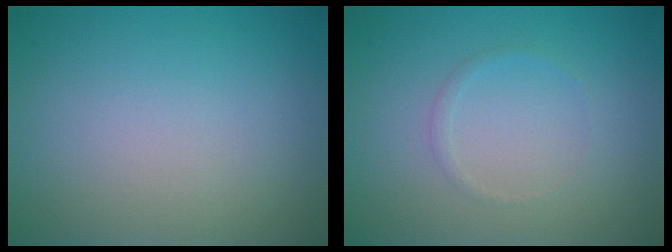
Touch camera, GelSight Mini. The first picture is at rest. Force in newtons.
{"total": 0.6, "press": 0.6, "slide": 0.0}